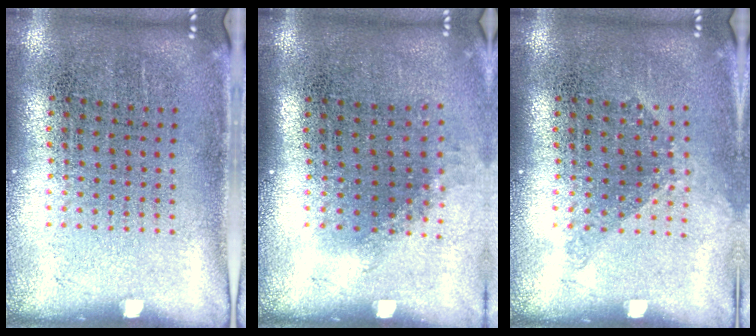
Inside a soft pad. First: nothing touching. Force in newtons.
{"total": 1.1, "press": 0.9, "slide": 0.7}
{"total": 1.1, "press": 0.9, "slide": 0.7}